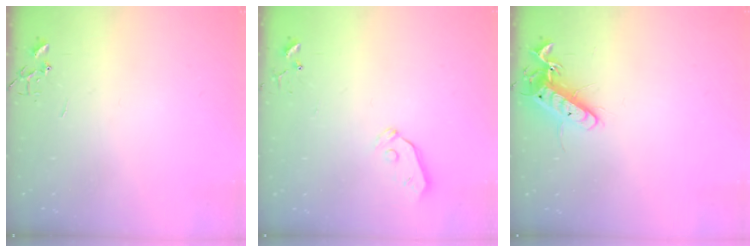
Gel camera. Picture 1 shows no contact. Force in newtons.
{"total": 4.9, "press": 4.8, "slide": 0.9}
{"total": 12.4, "press": 12.4, "slide": 1.1}